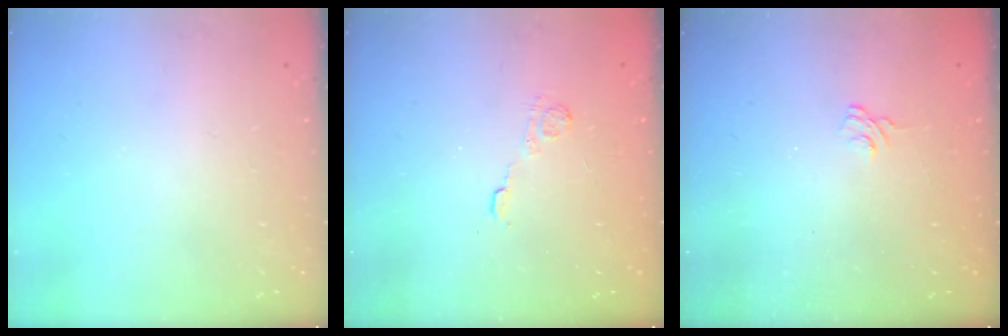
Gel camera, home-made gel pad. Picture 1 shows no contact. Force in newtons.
{"total": 2.7, "press": 2.3, "slide": 1.4}
{"total": 2.5, "press": 2.1, "slide": 1.3}